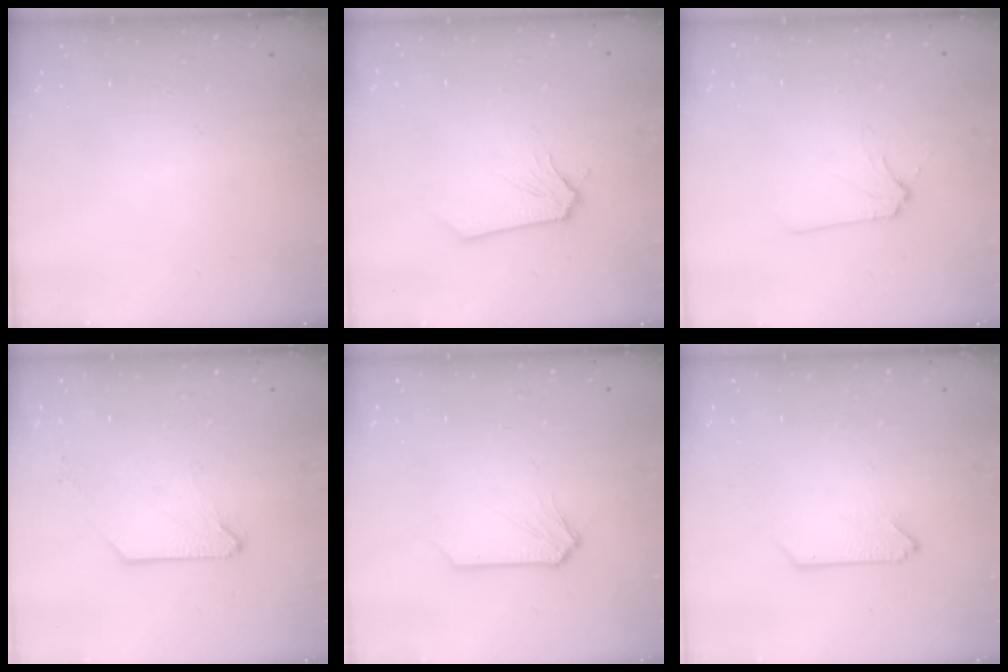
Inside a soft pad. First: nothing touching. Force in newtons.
{"total": 0.0}
{"total": 2.8, "press": 2.8, "slide": 0.6}
{"total": 0.7, "press": 0.7, "slide": 0.1}
{"total": 0.0}
{"total": 0.0}